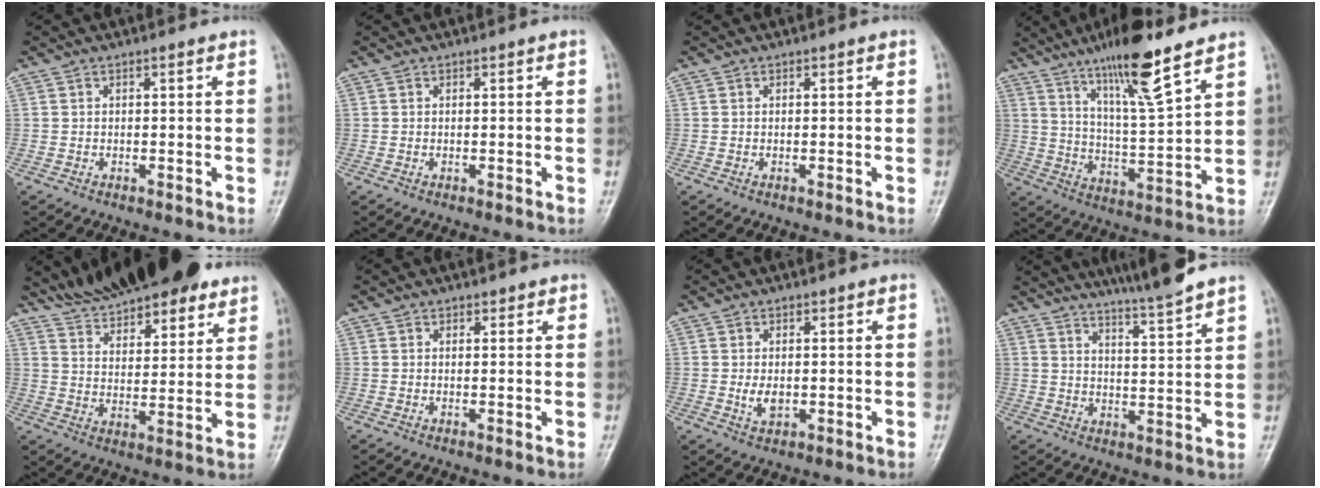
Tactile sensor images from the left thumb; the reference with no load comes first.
{"total": 0.0}
{"total": 0.0}
{"total": 14.3, "force": [9.9, 1.7, 10.2], "torque": [-0.171, -0.059, 0.175]}
{"total": 16.6, "force": [13.4, 5.8, 7.9], "torque": [-0.083, -0.052, 0.215]}
{"total": 1.3, "force": [0.9, 0.9, 0.3], "torque": [0.013, -0.005, 0.008]}
{"total": 3.2, "force": [-0.1, 2.1, 2.4], "torque": [-0.035, -0.006, 0.002]}
{"total": 10.9, "force": [9.6, -0.4, 5.1], "torque": [-0.065, -0.054, 0.146]}